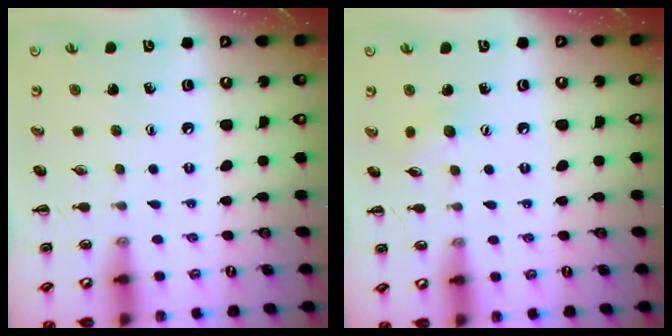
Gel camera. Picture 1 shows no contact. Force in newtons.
{"total": 4.7, "press": 4.5, "slide": 1.2}